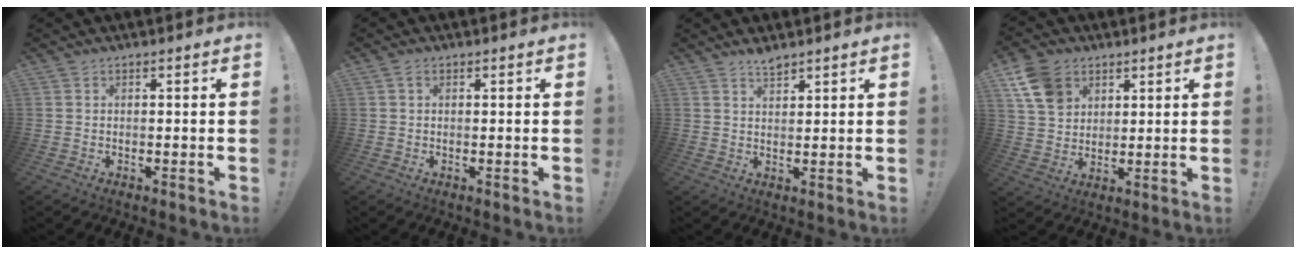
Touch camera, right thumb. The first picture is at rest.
{"total": 0.9, "force": [0.3, 0.5, 0.7], "torque": [-0.007, -0.001, 0.004]}
{"total": 2.9, "force": [2.6, 0.6, 1.1], "torque": [-0.017, -0.016, 0.046]}
{"total": 11.8, "force": [6.0, 8.7, 5.2], "torque": [-0.088, -0.024, 0.118]}